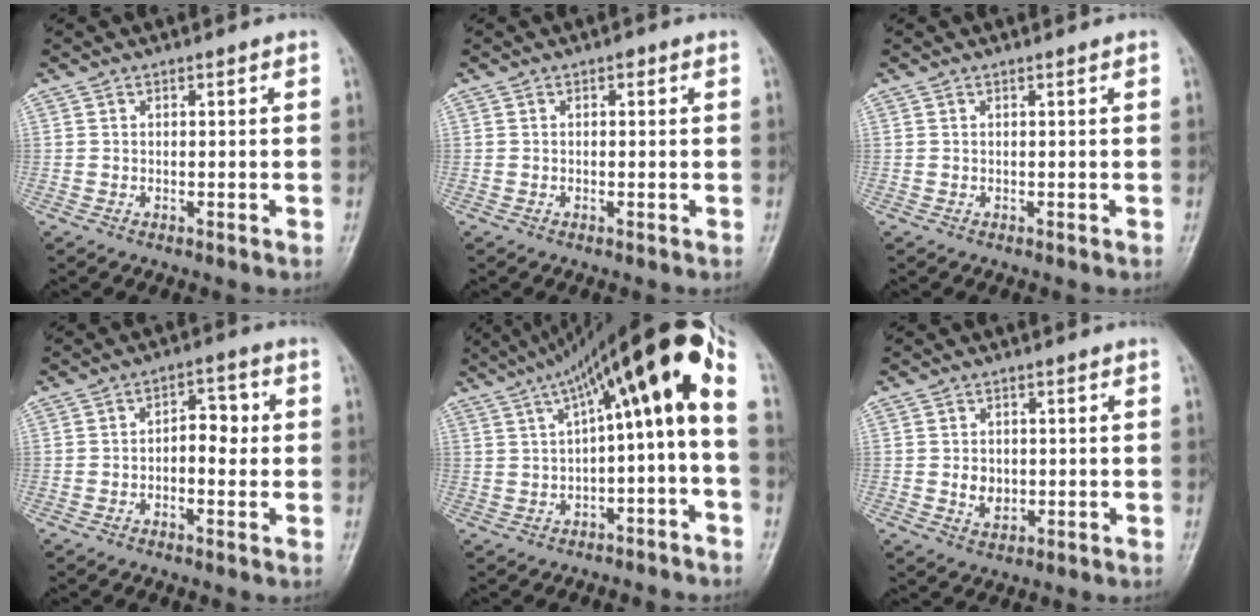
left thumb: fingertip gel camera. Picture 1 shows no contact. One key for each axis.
{"total": 1.2, "fx": 0.2, "fy": 0.8, "fz": 0.9, "tx": -0.007, "ty": 0.005, "tz": -0.002}
{"total": 0.0}
{"total": 5.8, "fx": -0.2, "fy": 3.3, "fz": 4.7, "tx": -0.048, "ty": 0.022, "tz": -0.010}
{"total": 15.1, "fx": 1.8, "fy": 3.5, "fz": 14.5, "tx": -0.230, "ty": 0.073, "tz": 0.030}
{"total": 4.1, "fx": -0.4, "fy": 3.2, "fz": 2.5, "tx": -0.025, "ty": 0.000, "tz": -0.002}